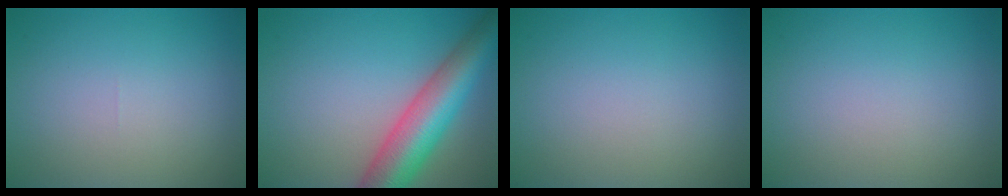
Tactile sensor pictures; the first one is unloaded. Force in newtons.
{"total": 8.8, "press": 8.8, "slide": 0.3}
{"total": 0.0}
{"total": 0.0}